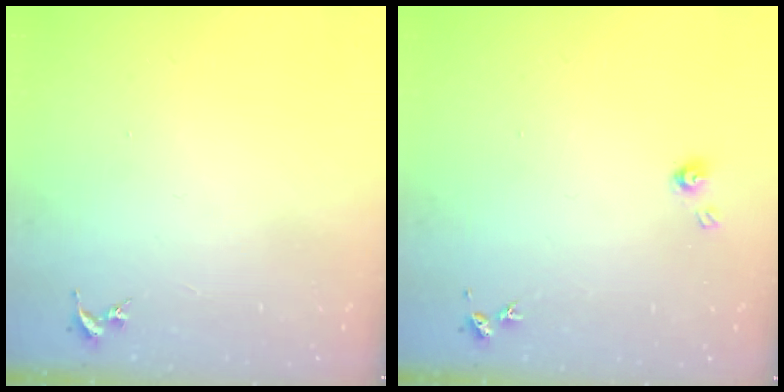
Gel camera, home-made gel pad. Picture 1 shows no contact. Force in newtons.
{"total": 4.0, "press": 4.0, "slide": 0.3}